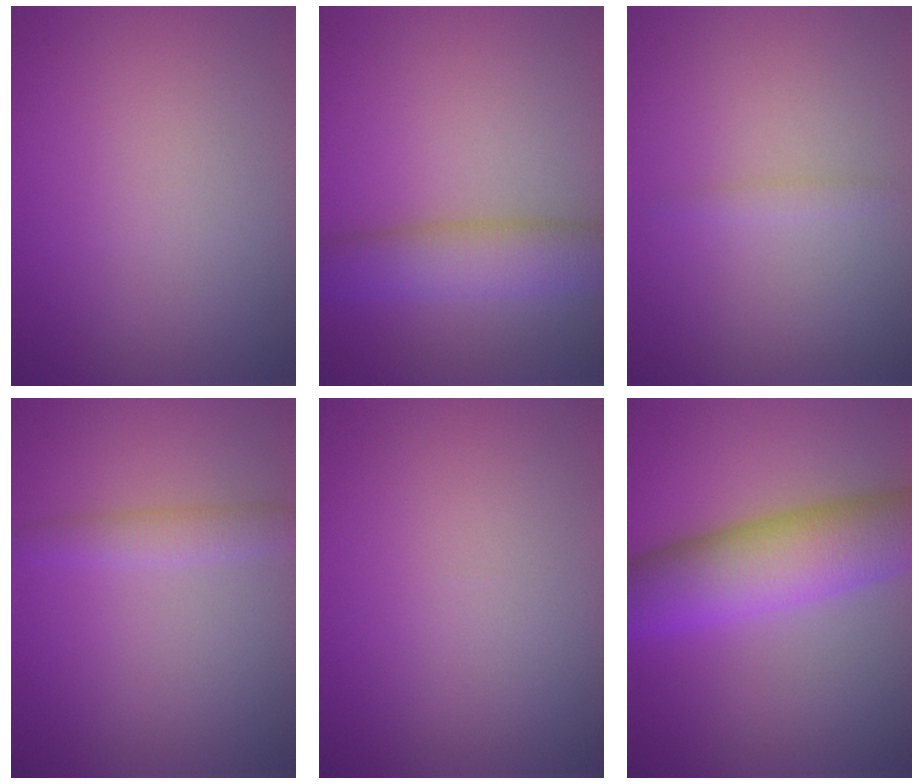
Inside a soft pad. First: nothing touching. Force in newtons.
{"total": 5.1, "press": 5.1, "slide": 0.2}
{"total": 0.8, "press": 0.8, "slide": 0.0}
{"total": 1.9, "press": 1.9, "slide": 0.0}
{"total": 0.0}
{"total": 9.1, "press": 9.1, "slide": 0.1}